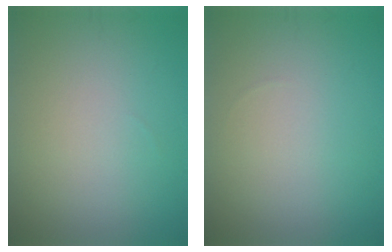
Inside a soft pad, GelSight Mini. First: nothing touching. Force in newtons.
{"total": 0.0}